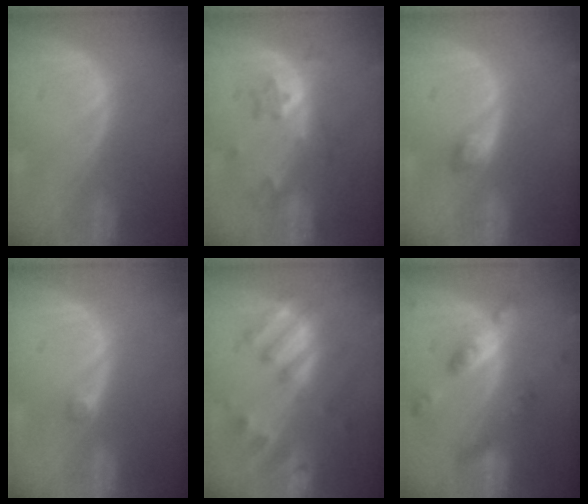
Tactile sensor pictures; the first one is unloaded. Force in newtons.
{"total": 6.3, "press": 5.8, "slide": 2.5}
{"total": 1.9, "press": 1.8, "slide": 0.2}
{"total": 1.3, "press": 1.1, "slide": 0.6}
{"total": 8.0, "press": 7.7, "slide": 2.3}
{"total": 7.2, "press": 7.2, "slide": 0.6}